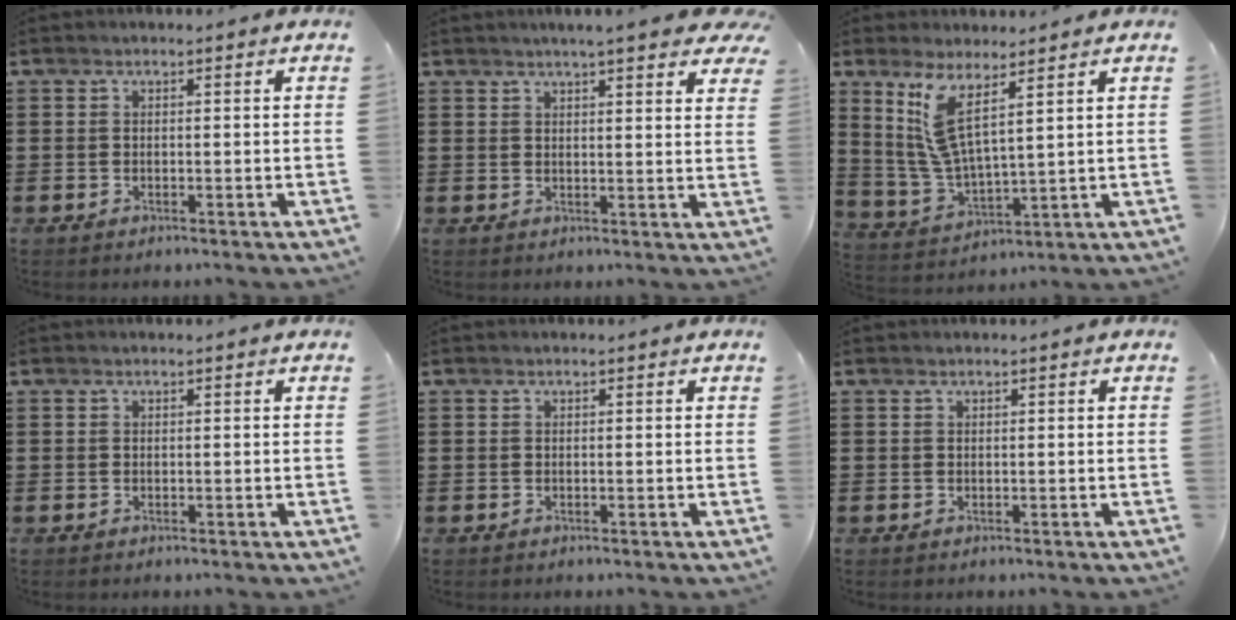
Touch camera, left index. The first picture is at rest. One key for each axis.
{"total": 4.3, "fx": 3.8, "fy": -0.2, "fz": 2.0, "tx": -0.036, "ty": -0.013, "tz": 0.065}
{"total": 7.9, "fx": 4.7, "fy": 1.9, "fz": 6.1, "tx": -0.154, "ty": -0.020, "tz": 0.077}
{"total": 0.0}
{"total": 0.0}
{"total": 0.0}